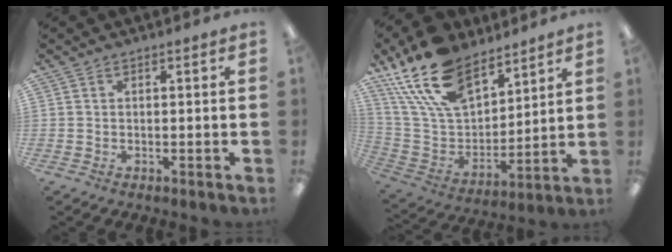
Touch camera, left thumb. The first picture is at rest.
{"total": 21.6, "force": [14.7, 11.1, 11.2], "torque": [-0.234, -0.073, 0.272]}